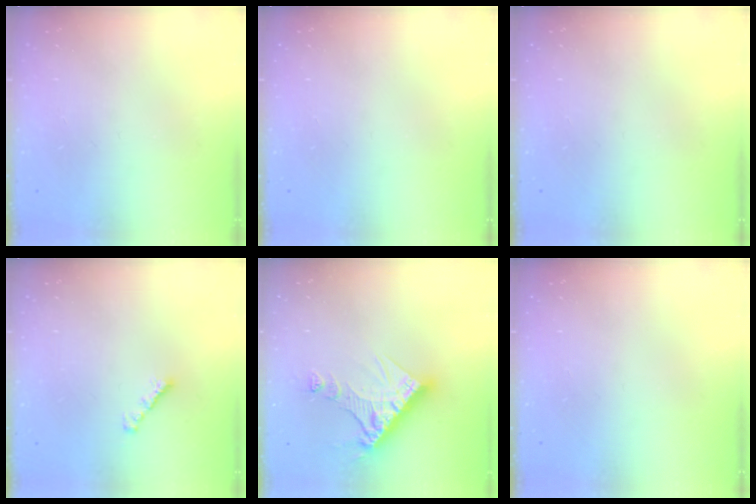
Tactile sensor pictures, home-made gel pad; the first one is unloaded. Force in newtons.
{"total": 0.0}
{"total": 0.0}
{"total": 1.6, "press": 1.5, "slide": 0.4}
{"total": 13.4, "press": 13.4, "slide": 1.3}
{"total": 0.0}